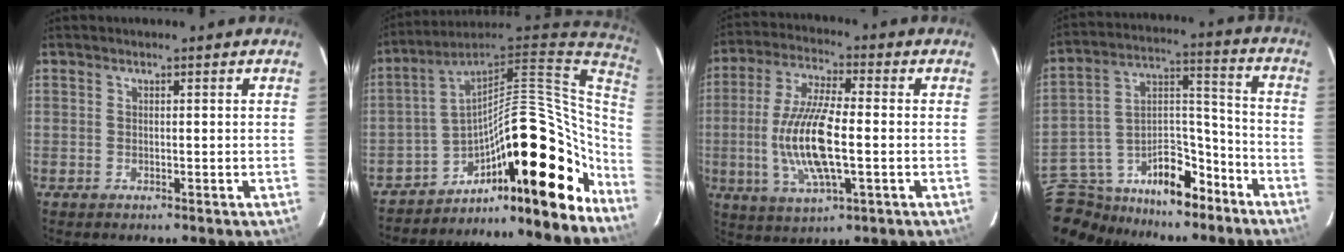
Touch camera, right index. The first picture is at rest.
{"total": 25.3, "force": [-16.1, 10.8, 16.2], "torque": [-0.237, 0.027, -0.250]}
{"total": 14.1, "force": [-1.9, 4.1, 13.4], "torque": [-0.277, -0.005, -0.035]}
{"total": 19.3, "force": [-12.7, 11.4, 9.0], "torque": [-0.201, 0.059, -0.191]}